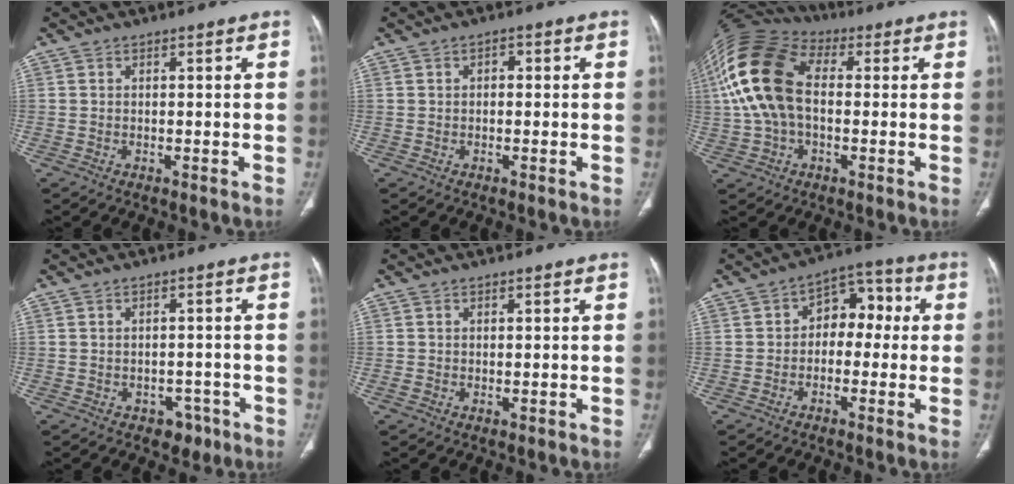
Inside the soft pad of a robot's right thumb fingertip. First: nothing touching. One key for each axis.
{"total": 1.4, "fx": 0.2, "fy": 0.9, "fz": 1.0, "tx": -0.009, "ty": 0.004, "tz": 0.000}
{"total": 17.8, "fx": 1.3, "fy": 11.0, "fz": 13.9, "tx": -0.300, "ty": 0.038, "tz": 0.018}
{"total": 3.4, "fx": -2.0, "fy": 2.5, "fz": 1.2, "tx": 0.004, "ty": 0.015, "tz": -0.021}
{"total": 0.7, "fx": -0.2, "fy": 0.4, "fz": 0.5, "tx": -0.011, "ty": 0.001, "tz": -0.002}
{"total": 8.4, "fx": -0.1, "fy": 5.9, "fz": 6.0, "tx": -0.044, "ty": 0.040, "tz": -0.017}